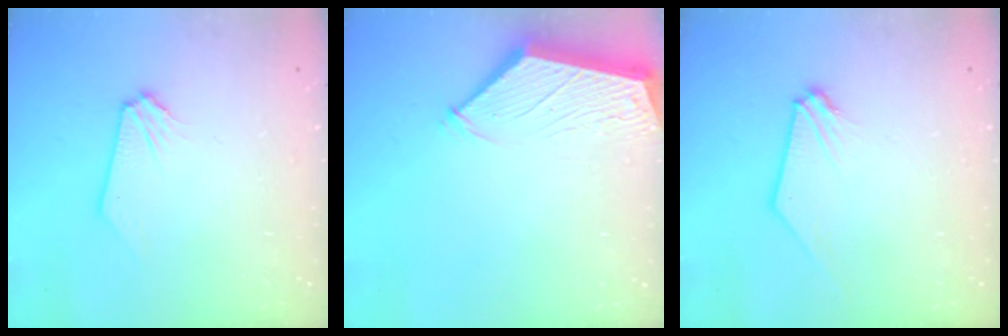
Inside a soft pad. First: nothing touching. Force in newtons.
{"total": 3.7, "press": 3.6, "slide": 0.6}
{"total": 0.7, "press": 0.7, "slide": 0.1}